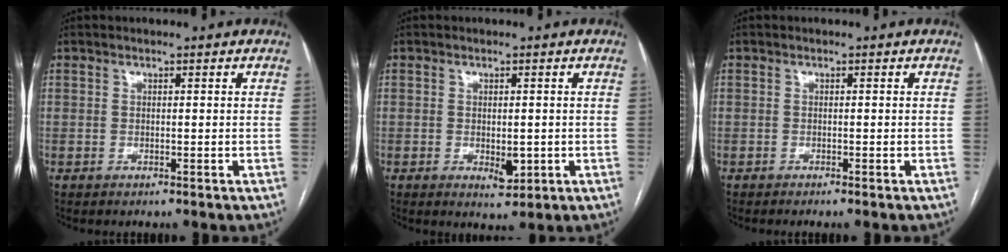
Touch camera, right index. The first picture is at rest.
{"total": 3.2, "force": [-0.6, 1.5, 2.7], "torque": [-0.038, -0.006, -0.002]}
{"total": 1.0, "force": [-0.8, -0.2, 0.5], "torque": [-0.008, 0.003, -0.013]}